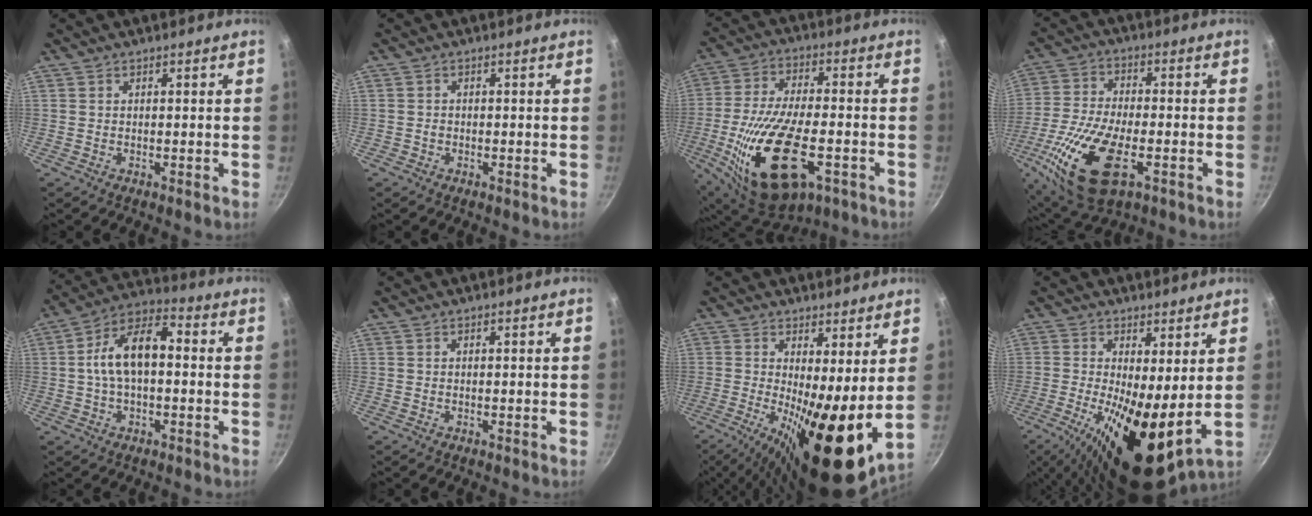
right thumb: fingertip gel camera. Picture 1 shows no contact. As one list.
[{"total": 0.9, "force": [-0.3, 0.9, 0.1], "torque": [-0.001, 0.005, -0.003]}, {"total": 23.1, "force": [-7.5, 10.5, 19.1], "torque": [-0.357, 0.010, -0.119]}, {"total": 18.5, "force": [-6.5, 8.4, 15.2], "torque": [-0.305, -0.002, -0.122]}, {"total": 12.4, "force": [0.1, 6.5, 10.5], "torque": [-0.170, 0.041, -0.009]}, {"total": 0.0}, {"total": 16.3, "force": [0.6, 4.9, 15.6], "torque": [-0.234, -0.035, 0.013]}, {"total": 15.3, "force": [-0.3, 5.5, 14.2], "torque": [-0.233, -0.033, 0.001]}]